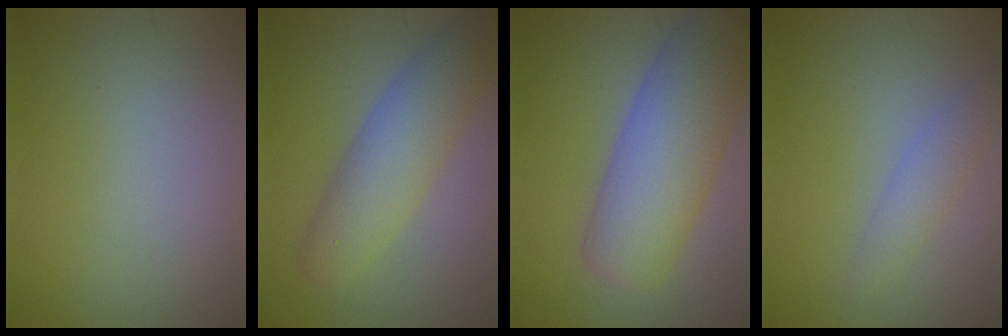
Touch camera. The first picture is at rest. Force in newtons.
{"total": 5.6, "press": 5.6, "slide": 0.3}
{"total": 8.6, "press": 8.6, "slide": 0.5}
{"total": 2.0, "press": 2.0, "slide": 0.1}